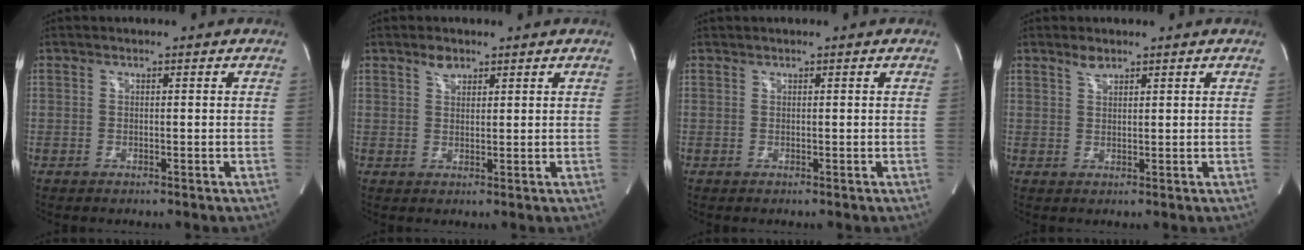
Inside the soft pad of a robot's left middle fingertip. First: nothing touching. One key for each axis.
{"total": 2.1, "fx": 1.5, "fy": 1.1, "fz": 0.9, "tx": -0.019, "ty": 0.005, "tz": 0.028}
{"total": 0.0}
{"total": 1.7, "fx": 1.4, "fy": 0.6, "fz": 0.7, "tx": -0.017, "ty": 0.003, "tz": 0.028}